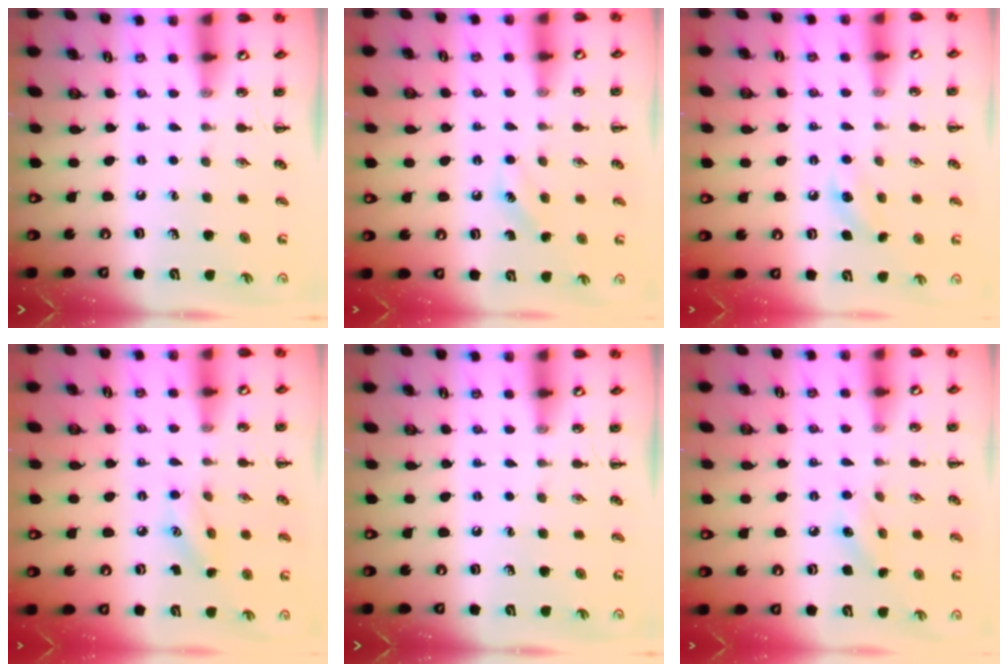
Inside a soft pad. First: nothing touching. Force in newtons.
{"total": 5.7, "press": 5.5, "slide": 1.6}
{"total": 7.4, "press": 7.1, "slide": 1.7}
{"total": 5.7, "press": 5.6, "slide": 1.1}
{"total": 0.0}
{"total": 5.0, "press": 4.8, "slide": 1.3}